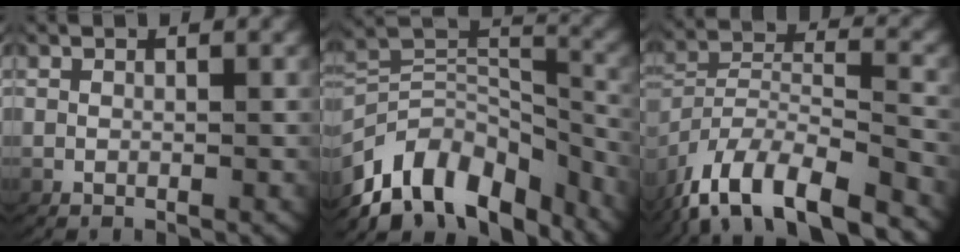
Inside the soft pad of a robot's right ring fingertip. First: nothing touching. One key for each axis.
{"total": 13.1, "fx": -6.9, "fy": 8.9, "fz": 6.7, "tx": -0.123, "ty": -0.042, "tz": -0.101}
{"total": 8.7, "fx": -5.3, "fy": 4.6, "fz": 5.2, "tx": -0.094, "ty": -0.016, "tz": -0.082}